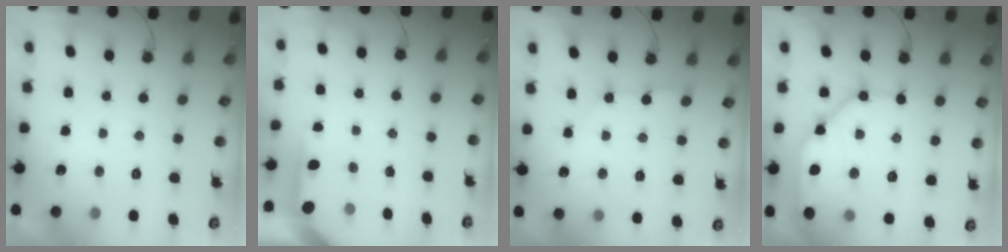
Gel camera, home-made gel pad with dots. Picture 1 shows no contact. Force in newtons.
{"total": 4.0, "press": 4.0, "slide": 0.3}
{"total": 3.0, "press": 3.0, "slide": 0.5}
{"total": 11.1, "press": 11.0, "slide": 1.1}